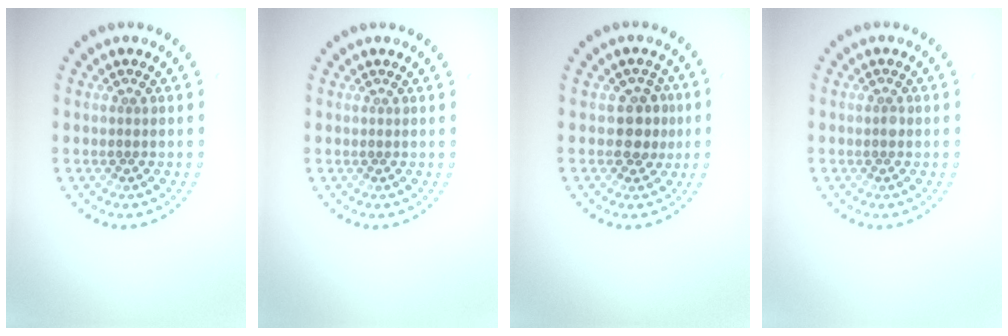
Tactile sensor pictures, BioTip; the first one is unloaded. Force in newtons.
{"total": 0.0}
{"total": 2.6, "press": 2.3, "slide": 1.1}
{"total": 0.6, "press": 0.6, "slide": 0.1}